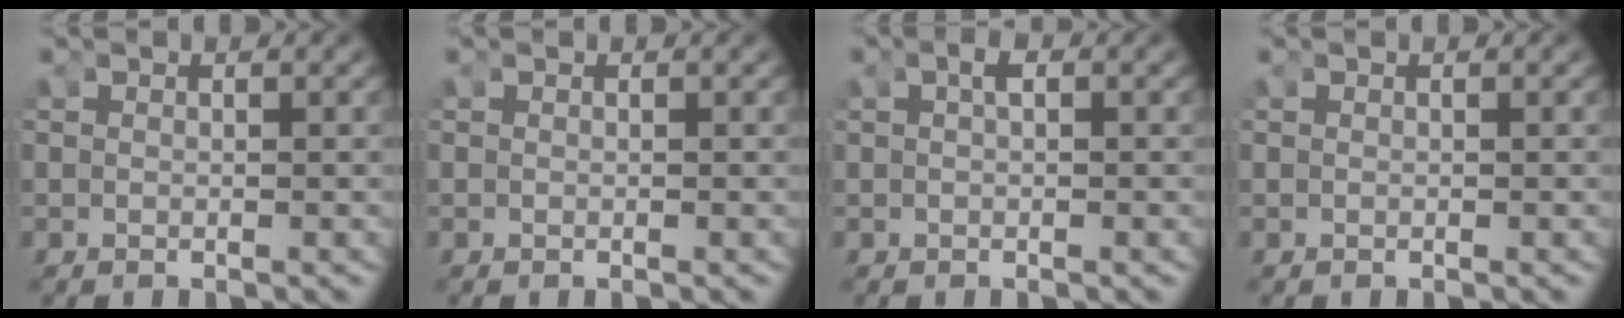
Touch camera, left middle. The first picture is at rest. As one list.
[{"total": 0.0}, {"total": 0.8, "force": [0.2, -0.1, 0.8], "torque": [-0.013, 0.007, 0.003]}, {"total": 0.0}]